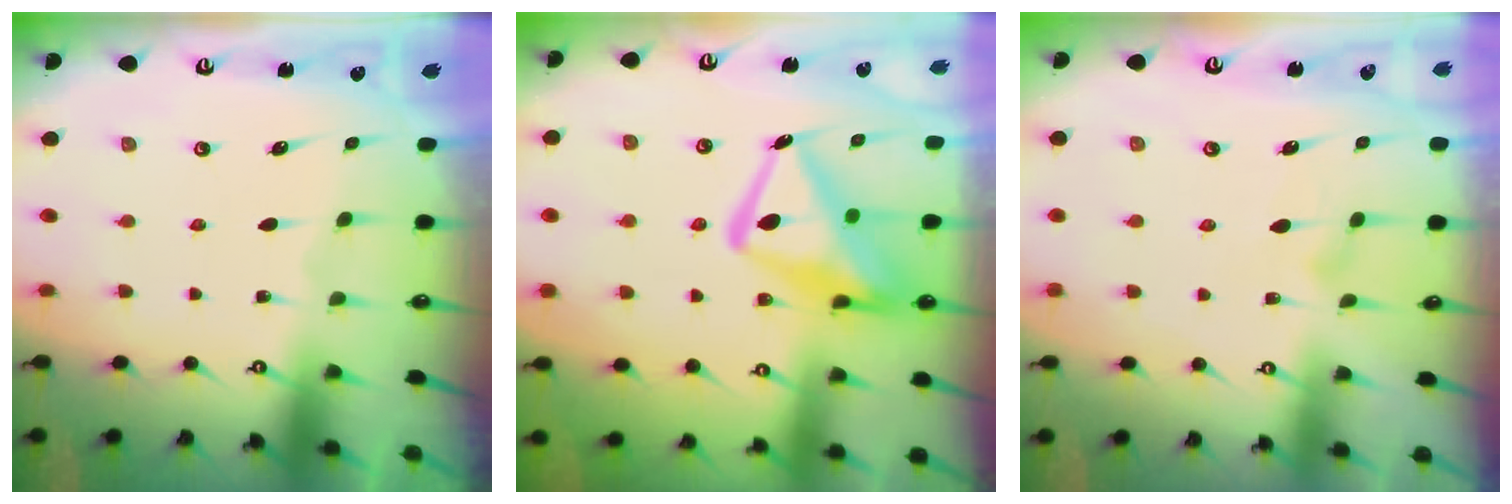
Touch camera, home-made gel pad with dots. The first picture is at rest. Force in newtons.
{"total": 17.1, "press": 17.1, "slide": 1.7}
{"total": 6.4, "press": 6.4, "slide": 0.4}